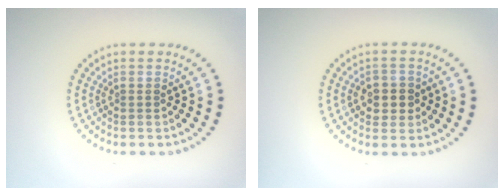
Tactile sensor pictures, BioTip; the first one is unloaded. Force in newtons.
{"total": 2.6, "press": 2.5, "slide": 0.7}